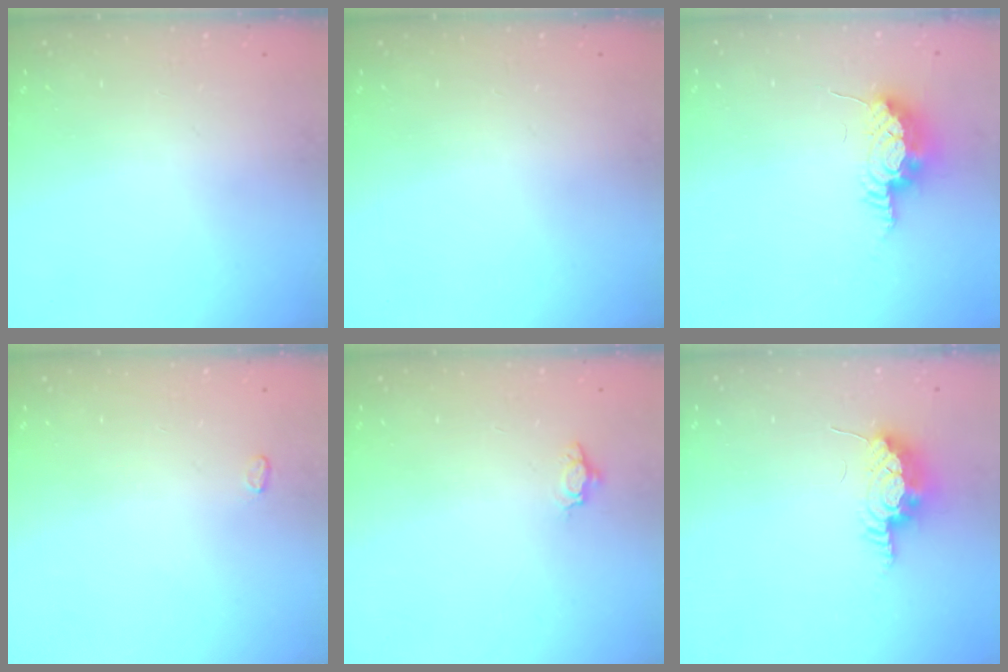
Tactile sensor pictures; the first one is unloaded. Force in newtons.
{"total": 0.0}
{"total": 11.1, "press": 9.8, "slide": 5.3}
{"total": 2.8, "press": 2.8, "slide": 0.4}
{"total": 3.7, "press": 3.6, "slide": 0.5}
{"total": 9.2, "press": 8.9, "slide": 2.3}